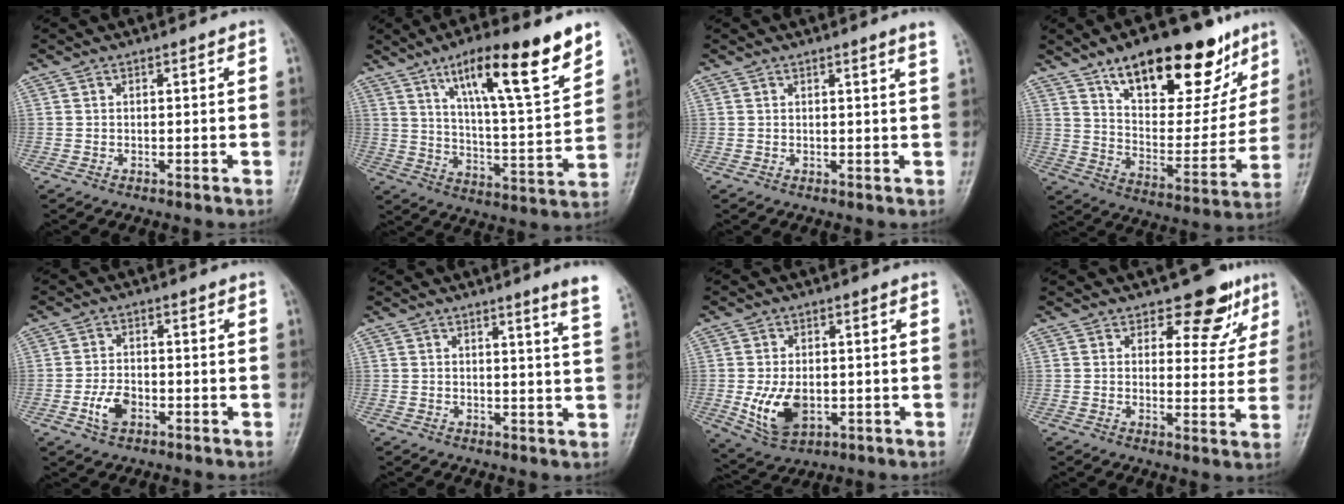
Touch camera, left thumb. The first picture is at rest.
{"total": 18.6, "force": [11.5, 3.5, 14.2], "torque": [-0.205, -0.053, 0.191]}
{"total": 2.1, "force": [1.5, -0.5, 1.4], "torque": [-0.019, -0.008, 0.019]}
{"total": 24.8, "force": [15.4, 10.9, 16.2], "torque": [-0.185, -0.050, 0.240]}
{"total": 4.9, "force": [-2.0, 3.1, 3.2], "torque": [-0.058, 0.010, -0.039]}
{"total": 5.5, "force": [4.0, -0.7, 3.7], "torque": [-0.048, -0.027, 0.040]}
{"total": 9.0, "force": [-1.5, 5.9, 6.7], "torque": [-0.112, -0.009, -0.014]}
{"total": 7.8, "force": [5.5, 4.4, 3.3], "torque": [-0.004, -0.034, 0.064]}